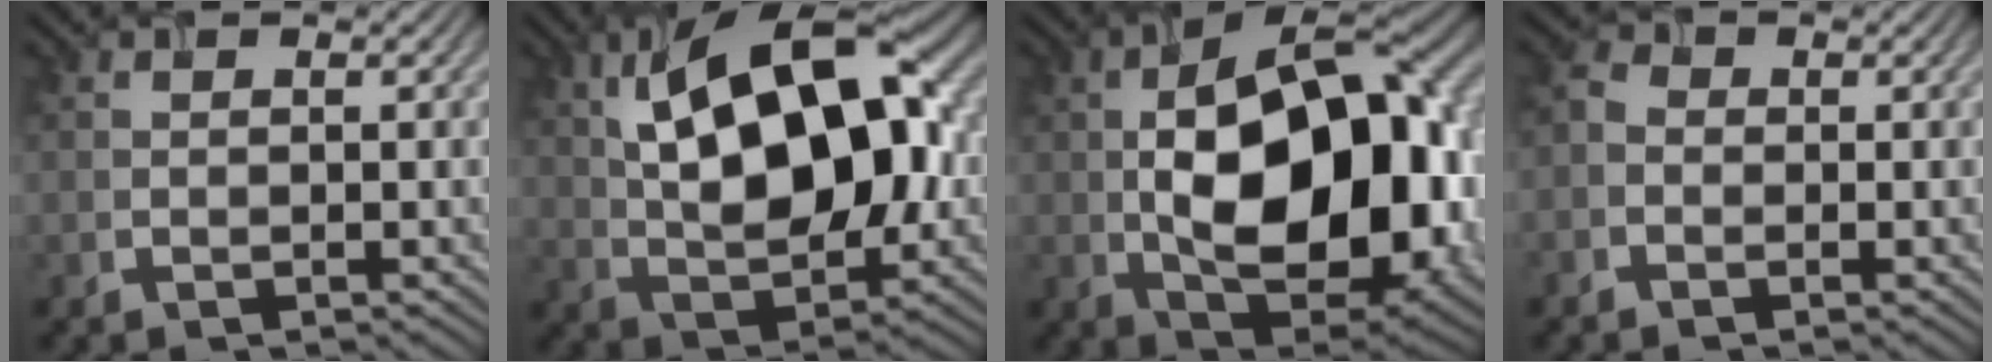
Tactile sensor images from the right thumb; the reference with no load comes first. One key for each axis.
{"total": 16.9, "fx": 4.0, "fy": 8.7, "fz": 13.9, "tx": -0.237, "ty": 0.027, "tz": 0.059}
{"total": 19.4, "fx": -0.4, "fy": 11.0, "fz": 15.9, "tx": -0.263, "ty": -0.013, "tz": -0.001}
{"total": 2.0, "fx": -0.8, "fy": 1.5, "fz": 1.0, "tx": -0.020, "ty": 0.003, "tz": -0.025}